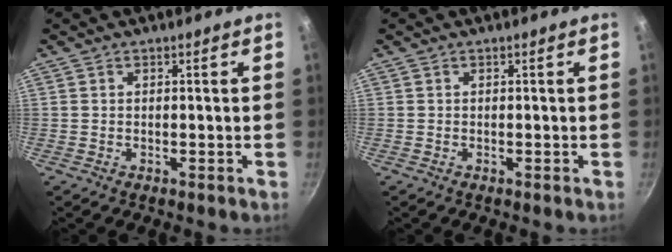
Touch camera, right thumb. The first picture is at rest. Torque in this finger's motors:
{"motor_torque": [0.23, -0.07, 0.28, -0.02, 0.05]}